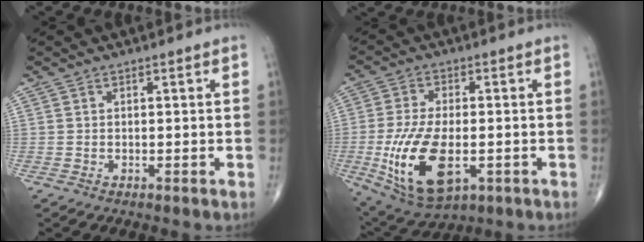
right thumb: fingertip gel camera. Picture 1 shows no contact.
{"total": 15.8, "force": [-3.7, 8.0, 13.2], "torque": [-0.257, -0.005, -0.048]}